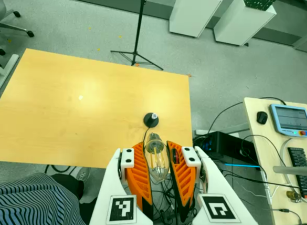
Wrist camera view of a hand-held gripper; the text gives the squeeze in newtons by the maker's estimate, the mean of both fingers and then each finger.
{"total": 21.0, "left": 24.3, "right": 17.8}